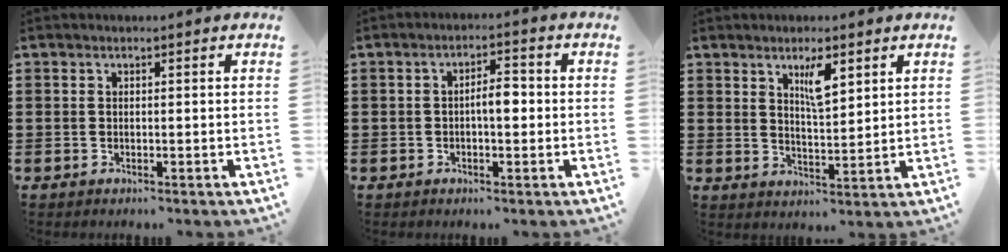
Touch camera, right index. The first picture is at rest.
{"total": 3.6, "force": [-0.4, 1.2, 3.4], "torque": [-0.062, 0.007, -0.010]}
{"total": 4.9, "force": [2.6, 1.4, 3.9], "torque": [-0.068, -0.001, 0.041]}